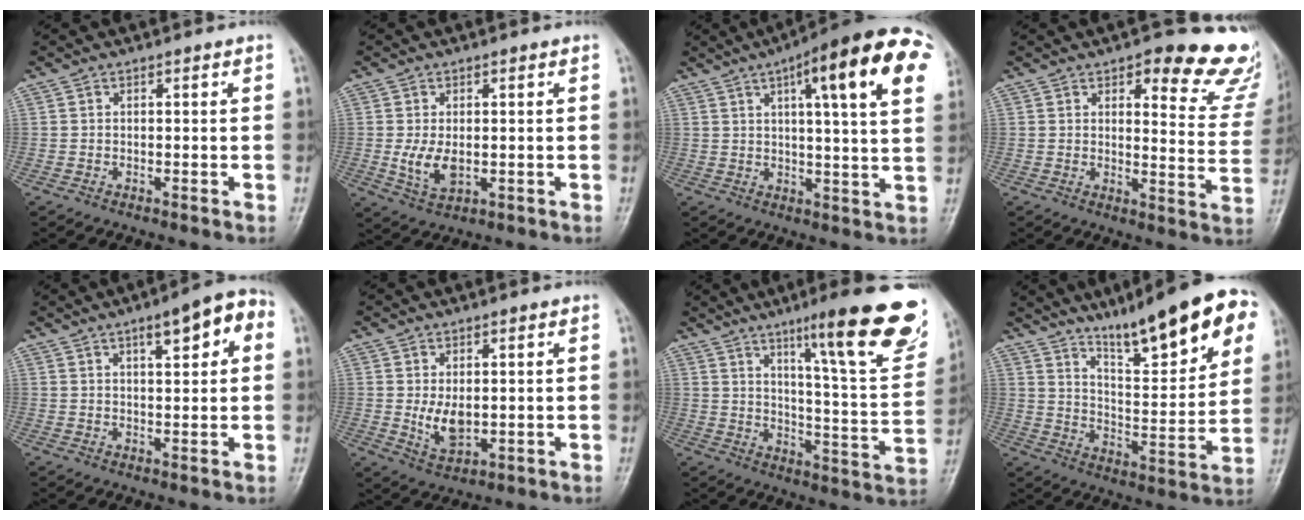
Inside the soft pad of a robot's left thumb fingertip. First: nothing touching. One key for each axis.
{"total": 5.3, "fx": -0.1, "fy": 3.1, "fz": 4.3, "tx": -0.080, "ty": -0.013, "tz": 0.005}
{"total": 20.5, "fx": 8.2, "fy": 4.3, "fz": 18.3, "tx": -0.236, "ty": 0.003, "tz": 0.103}
{"total": 17.4, "fx": 11.7, "fy": 6.5, "fz": 11.1, "tx": -0.077, "ty": -0.067, "tz": 0.122}
{"total": 8.8, "fx": 3.4, "fy": 3.1, "fz": 7.5, "tx": -0.080, "ty": 0.011, "tz": 0.040}
{"total": 5.3, "fx": 0.5, "fy": 3.1, "fz": 4.3, "tx": -0.066, "ty": -0.015, "tz": 0.022}
{"total": 23.8, "fx": 14.0, "fy": 3.7, "fz": 18.8, "tx": -0.232, "ty": -0.063, "tz": 0.205}
{"total": 20.9, "fx": 12.8, "fy": 4.6, "fz": 15.9, "tx": -0.196, "ty": -0.051, "tz": 0.201}